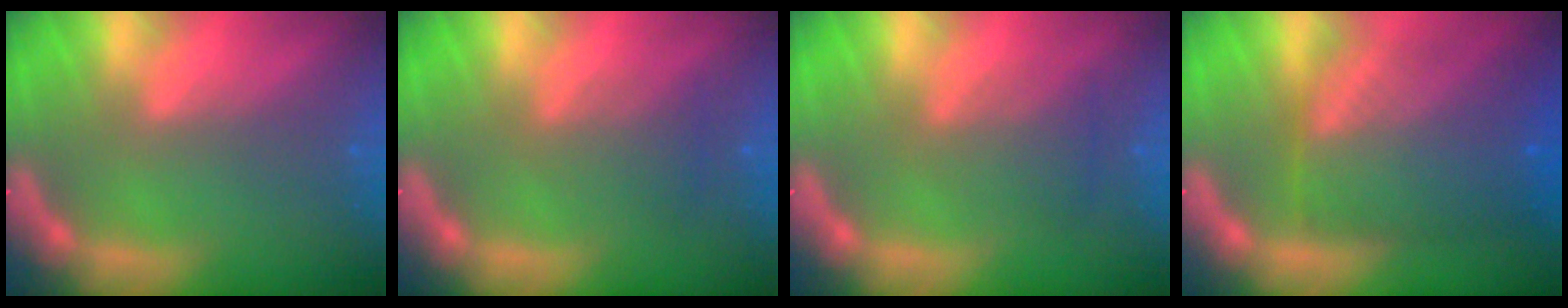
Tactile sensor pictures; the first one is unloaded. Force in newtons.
{"total": 2.5}
{"total": 3.0}
{"total": 9.5}